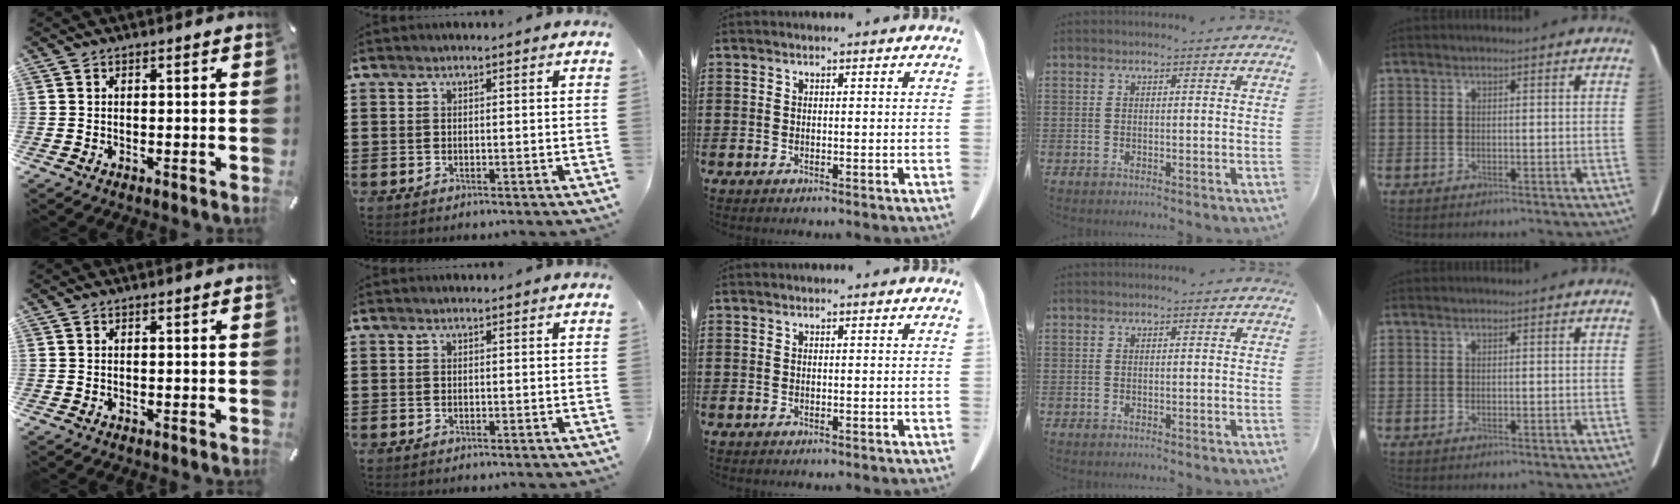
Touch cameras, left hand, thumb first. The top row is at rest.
{}